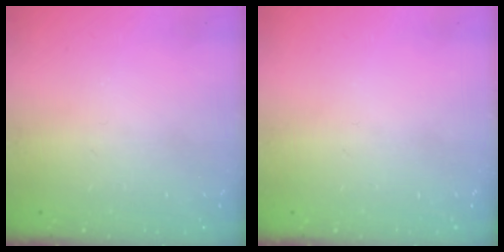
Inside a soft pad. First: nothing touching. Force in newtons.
{"total": 0.0}